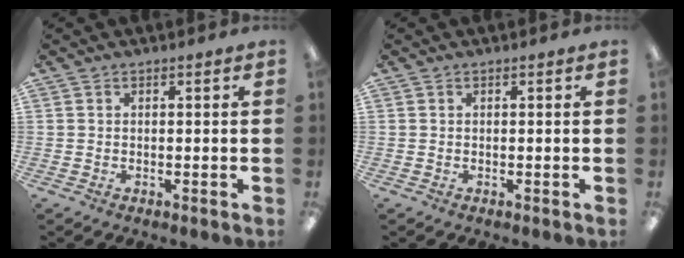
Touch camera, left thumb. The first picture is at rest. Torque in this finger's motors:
{"motor_torque": [0.00, 0.00, -0.01, -0.01, 0.00]}